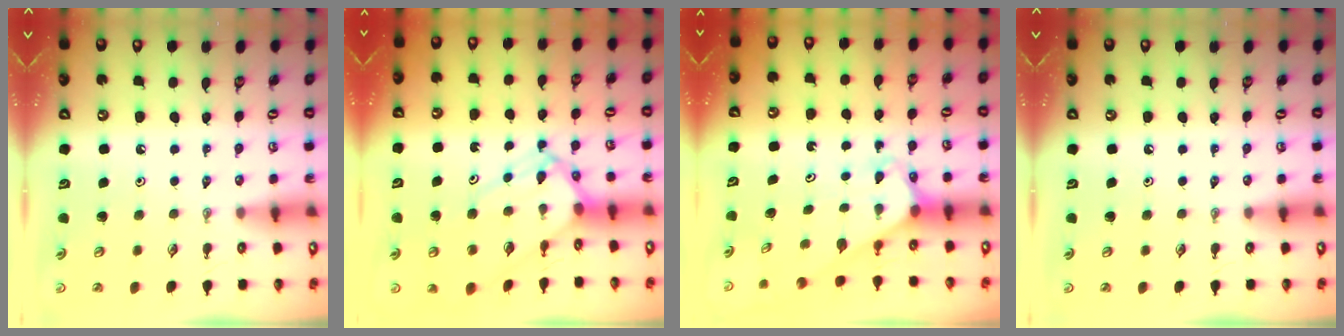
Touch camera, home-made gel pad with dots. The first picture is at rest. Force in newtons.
{"total": 8.6, "press": 8.5, "slide": 0.7}
{"total": 2.7, "press": 2.7, "slide": 0.2}
{"total": 0.0}